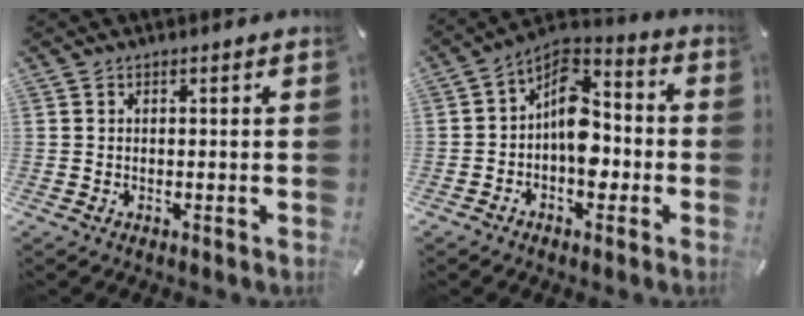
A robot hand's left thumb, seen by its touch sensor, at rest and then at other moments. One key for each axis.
{"total": 11.0, "fx": -2.0, "fy": 7.7, "fz": 7.5, "tx": -0.124, "ty": 0.005, "tz": -0.038}